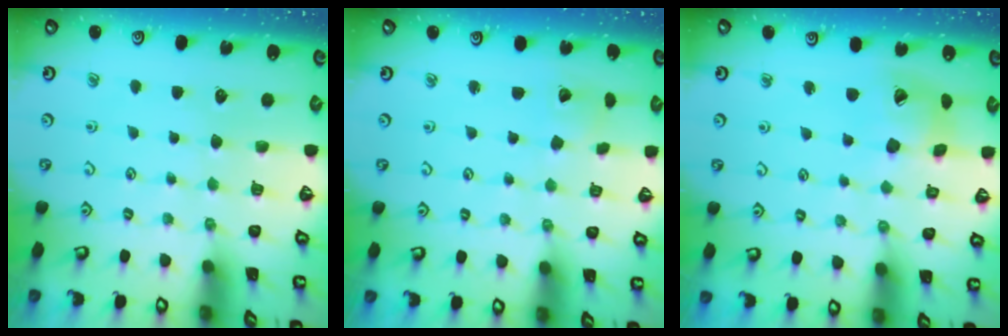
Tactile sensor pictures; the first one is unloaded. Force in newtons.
{"total": 3.5, "press": 3.5, "slide": 0.4}
{"total": 13.2, "press": 13.2, "slide": 1.5}